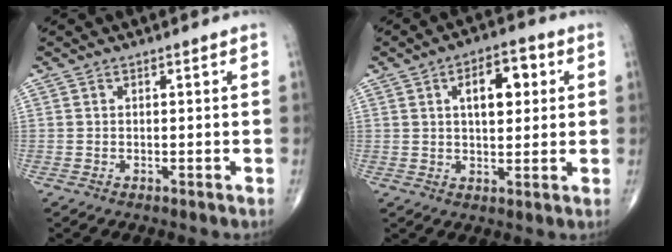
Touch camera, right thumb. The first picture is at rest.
{"total": 9.2, "force": [2.6, 4.7, 7.5], "torque": [-0.085, 0.004, 0.036]}